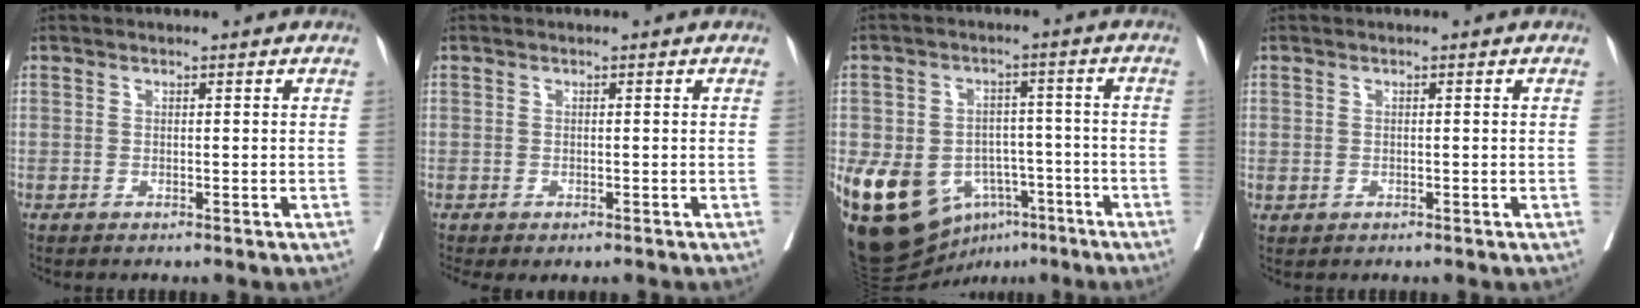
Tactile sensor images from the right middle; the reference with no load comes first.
{"total": 1.9, "force": [-1.3, 1.2, 0.7], "torque": [-0.005, 0.000, -0.019]}
{"total": 15.8, "force": [-7.4, 11.3, 8.2], "torque": [-0.153, 0.017, -0.105]}
{"total": 0.7, "force": [-0.1, 0.6, 0.3], "torque": [-0.010, 0.000, 0.004]}